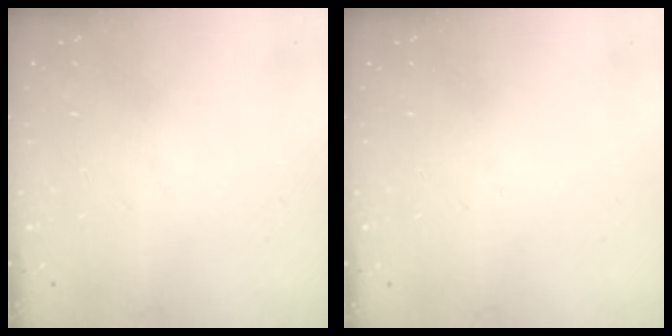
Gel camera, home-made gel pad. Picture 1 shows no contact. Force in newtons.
{"total": 0.0}